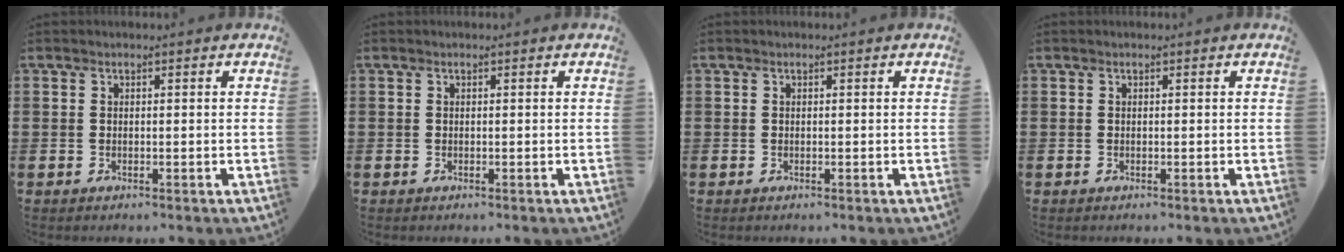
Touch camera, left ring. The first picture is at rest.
{"total": 0.0}
{"total": 0.0}
{"total": 0.0}